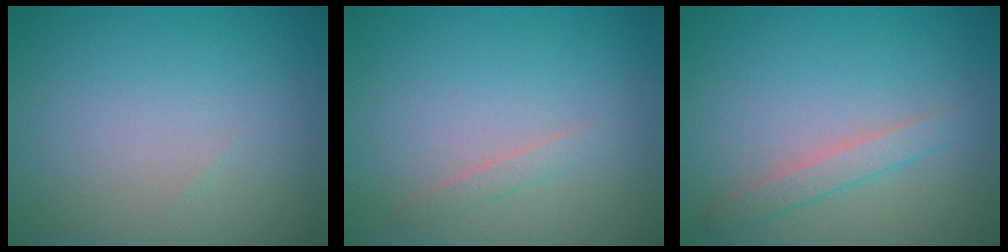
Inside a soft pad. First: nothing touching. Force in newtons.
{"total": 0.9, "press": 0.9, "slide": 0.0}
{"total": 1.8, "press": 1.8, "slide": 0.1}